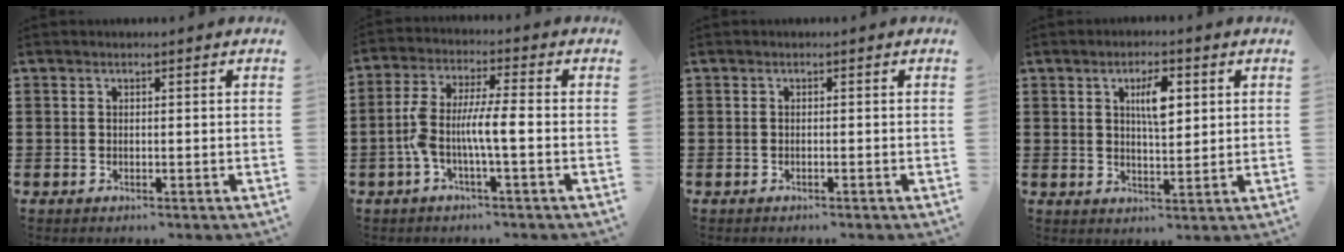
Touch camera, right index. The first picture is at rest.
{"total": 6.7, "force": [-1.8, 1.2, 6.3], "torque": [-0.140, -0.007, -0.043]}
{"total": 0.0}
{"total": 5.2, "force": [1.7, 1.9, 4.6], "torque": [-0.080, 0.003, 0.022]}